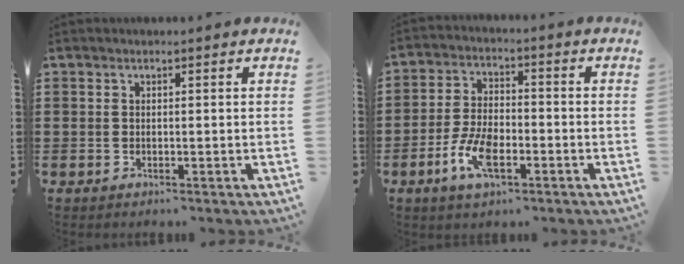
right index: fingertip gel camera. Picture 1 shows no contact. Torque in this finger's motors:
{"motor_torque": [1.00, 0.99, 0.24, 0.14]}